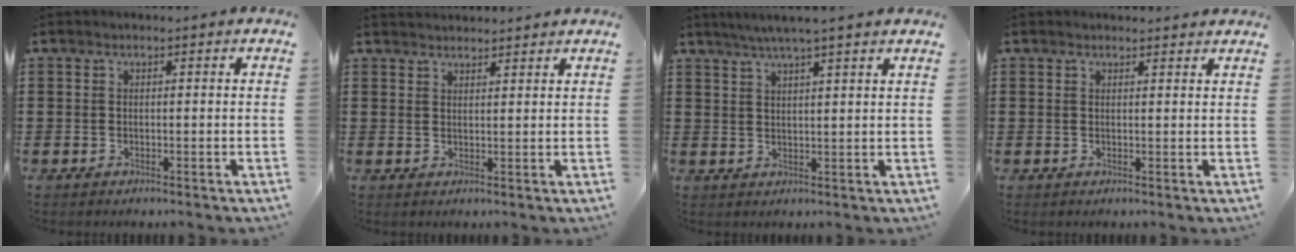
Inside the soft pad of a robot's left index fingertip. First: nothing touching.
{"total": 2.0, "force": [2.0, -0.1, -0.1], "torque": [-0.004, -0.002, 0.039]}
{"total": 3.9, "force": [3.3, -0.5, 2.1], "torque": [-0.048, -0.008, 0.059]}
{"total": 1.4, "force": [1.3, 0.1, 0.2], "torque": [-0.007, -0.001, 0.027]}